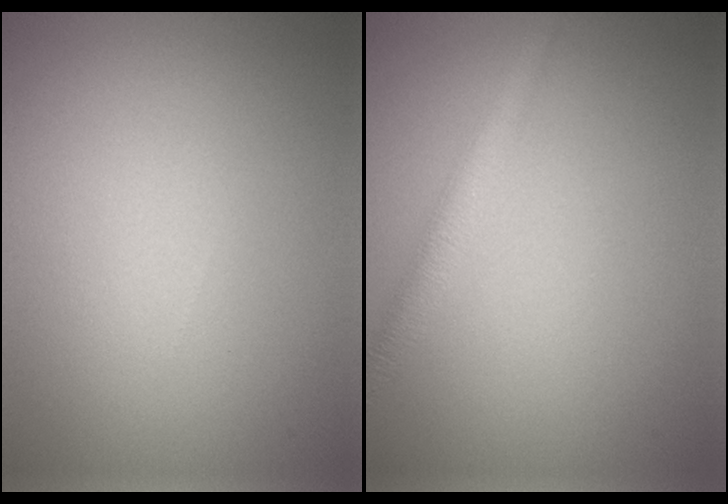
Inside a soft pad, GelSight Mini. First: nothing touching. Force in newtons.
{"total": 2.7, "press": 2.7, "slide": 0.1}